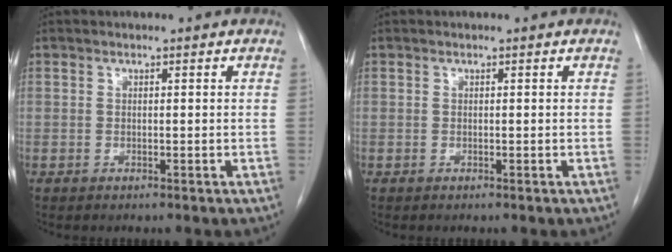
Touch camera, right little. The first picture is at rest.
{"total": 0.0}